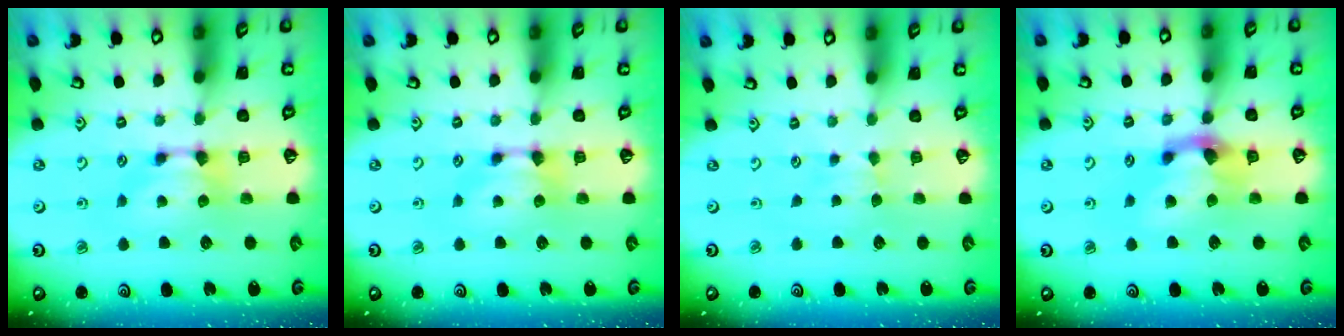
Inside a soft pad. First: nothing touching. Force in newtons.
{"total": 0.0}
{"total": 1.6, "press": 1.5, "slide": 0.5}
{"total": 2.8, "press": 2.3, "slide": 1.7}